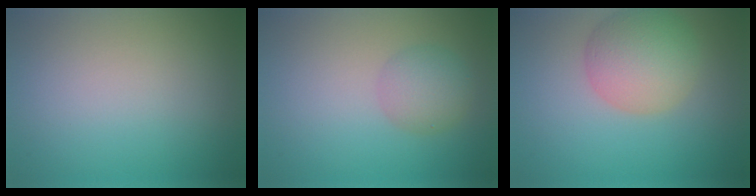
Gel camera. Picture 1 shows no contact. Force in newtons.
{"total": 2.8, "press": 2.8, "slide": 0.1}
{"total": 6.0, "press": 6.0, "slide": 0.4}